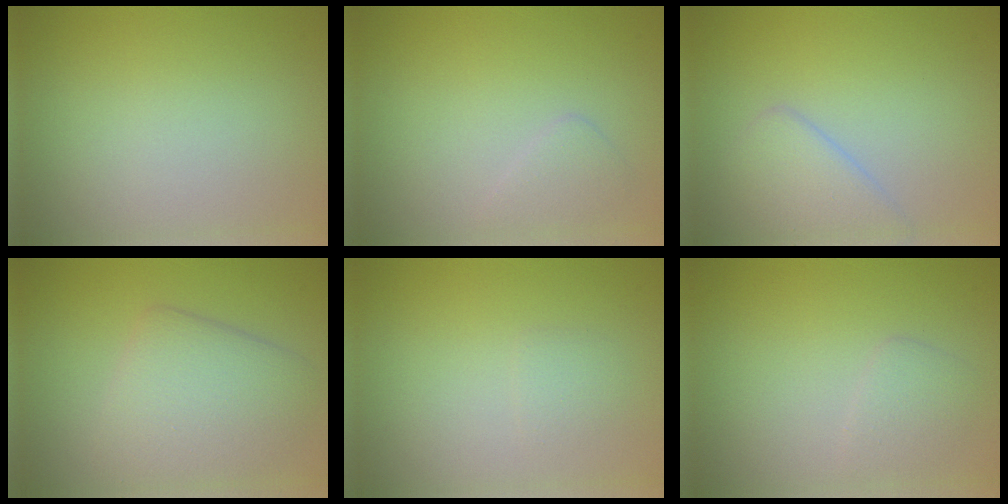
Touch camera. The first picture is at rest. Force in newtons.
{"total": 1.2, "press": 1.2, "slide": 0.1}
{"total": 2.9, "press": 2.9, "slide": 0.1}
{"total": 5.1, "press": 5.1, "slide": 0.1}
{"total": 0.9, "press": 0.9, "slide": 0.1}
{"total": 1.5, "press": 1.5, "slide": 0.1}